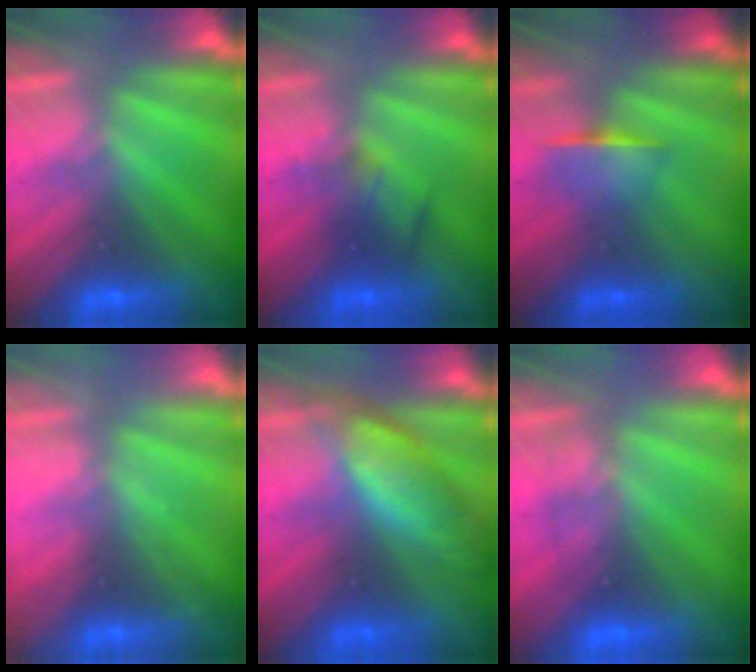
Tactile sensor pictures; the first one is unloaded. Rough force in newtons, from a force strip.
{"total": 2.4}
{"total": 1.2}
{"total": 2.1}
{"total": 7.4}
{"total": 1.7}